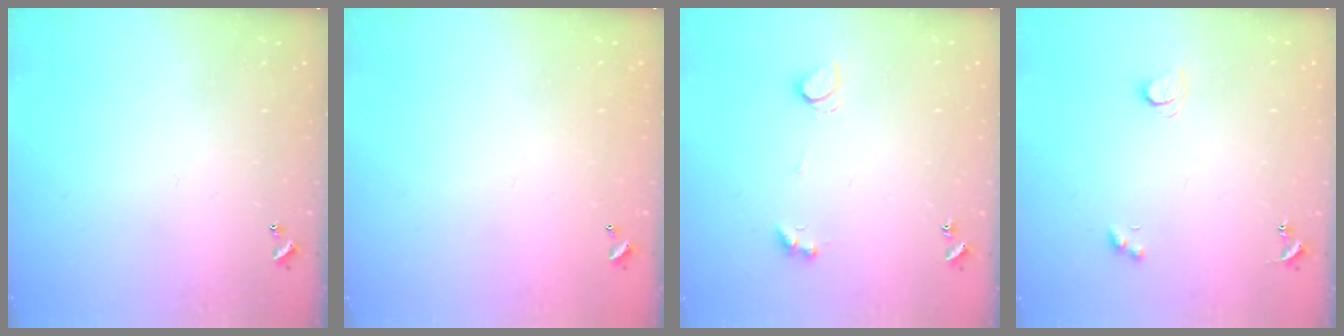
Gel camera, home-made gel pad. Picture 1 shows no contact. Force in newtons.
{"total": 2.8, "press": 2.8, "slide": 0.1}
{"total": 3.6, "press": 3.5, "slide": 0.6}
{"total": 2.0, "press": 1.9, "slide": 0.5}